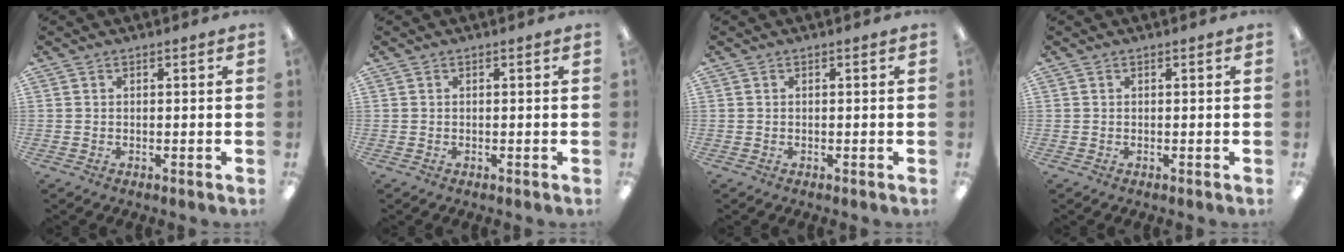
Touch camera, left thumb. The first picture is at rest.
{"total": 0.0}
{"total": 0.0}
{"total": 0.0}